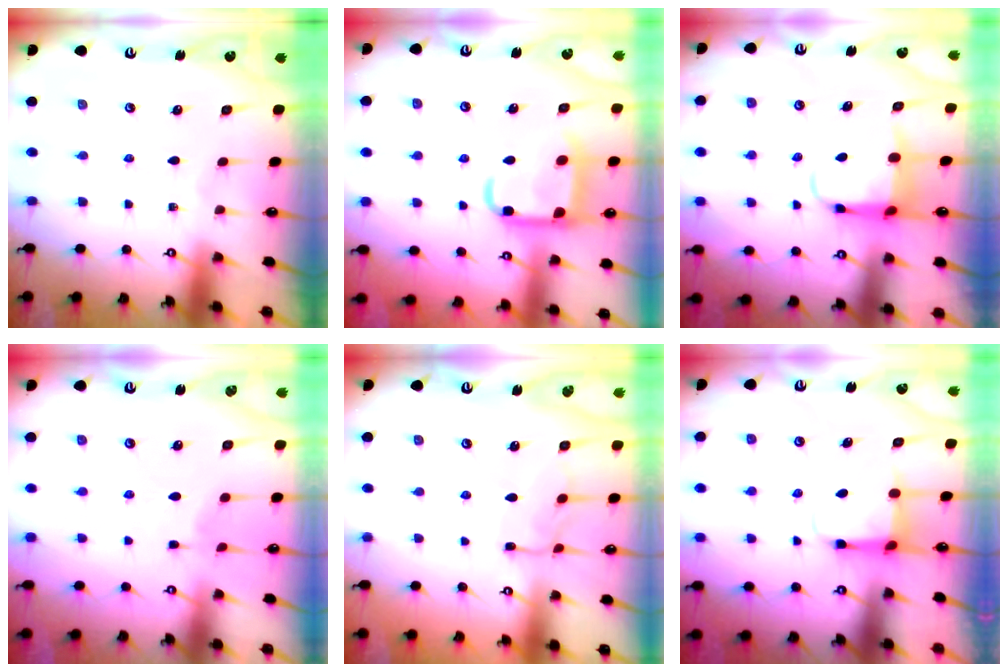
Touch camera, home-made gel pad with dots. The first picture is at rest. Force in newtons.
{"total": 14.4, "press": 14.3, "slide": 1.4}
{"total": 5.2, "press": 5.1, "slide": 1.0}
{"total": 4.1, "press": 4.1, "slide": 0.6}
{"total": 9.9, "press": 9.8, "slide": 0.7}
{"total": 3.9, "press": 3.8, "slide": 0.6}